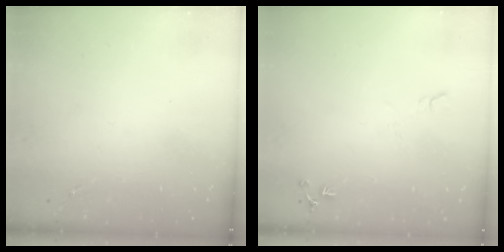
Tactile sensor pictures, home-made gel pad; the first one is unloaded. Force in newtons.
{"total": 6.1, "press": 6.0, "slide": 1.0}